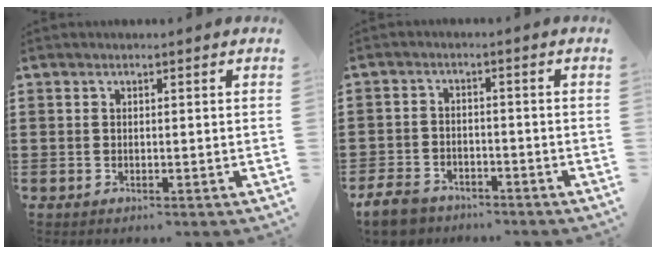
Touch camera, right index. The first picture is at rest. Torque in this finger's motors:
{"motor_torque": [-1.04, 1.09, -0.73, -0.21]}